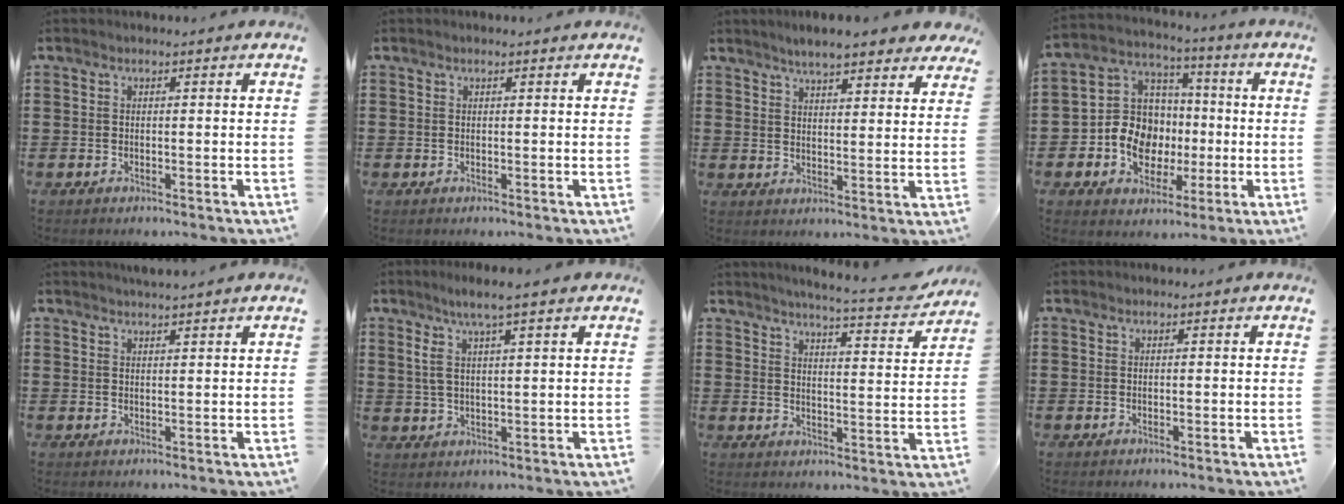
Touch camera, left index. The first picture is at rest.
{"total": 0.0}
{"total": 5.7, "force": [5.2, 0.6, 2.2], "torque": [-0.060, -0.012, 0.094]}
{"total": 9.9, "force": [-1.5, 9.0, 3.9], "torque": [-0.115, 0.008, -0.028]}
{"total": 1.6, "force": [1.5, -0.2, 0.3], "torque": [-0.009, 0.002, 0.030]}
{"total": 6.0, "force": [3.4, 1.1, 4.8], "torque": [-0.099, 0.001, 0.058]}
{"total": 5.5, "force": [5.1, -0.4, 2.0], "torque": [-0.051, -0.033, 0.083]}
{"total": 0.0}